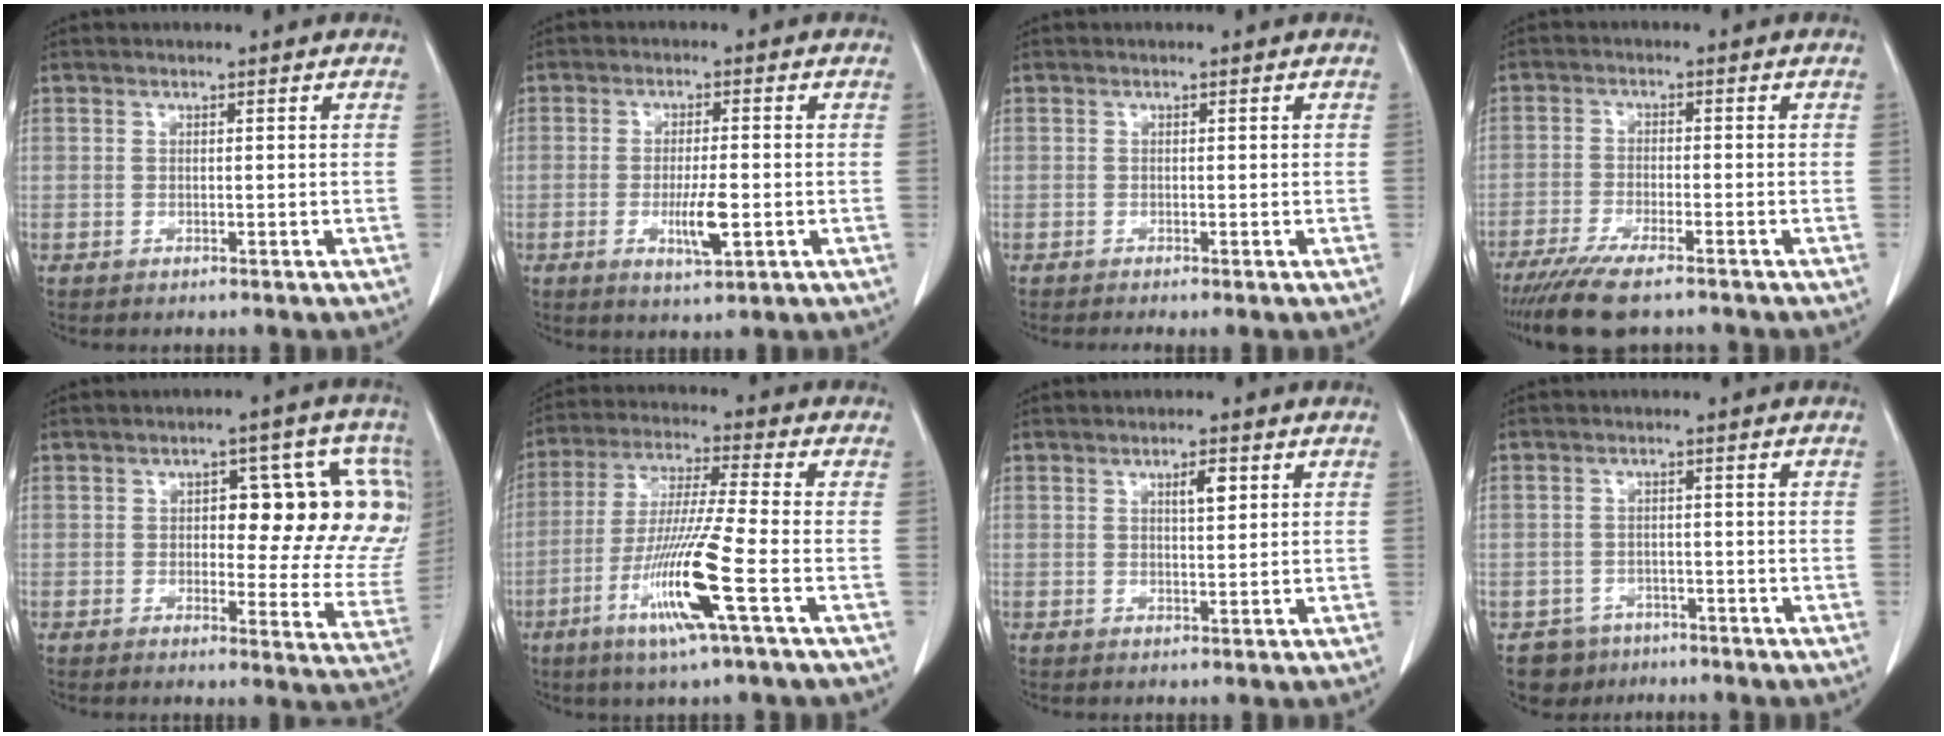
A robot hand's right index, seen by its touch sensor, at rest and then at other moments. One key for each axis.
{"total": 5.4, "fx": -1.4, "fy": 0.9, "fz": 5.1, "tx": -0.094, "ty": -0.006, "tz": -0.019}
{"total": 0.8, "fx": -0.5, "fy": 0.1, "fz": 0.7, "tx": -0.012, "ty": -0.002, "tz": -0.009}
{"total": 9.0, "fx": -7.1, "fy": 1.3, "fz": 5.3, "tx": -0.091, "ty": -0.021, "tz": -0.118}
{"total": 16.4, "fx": 3.4, "fy": 6.5, "fz": 14.7, "tx": -0.154, "ty": 0.021, "tz": 0.038}
{"total": 13.3, "fx": -5.1, "fy": -0.8, "fz": 12.3, "tx": -0.246, "ty": -0.021, "tz": -0.100}
{"total": 2.6, "fx": 1.1, "fy": 0.7, "fz": 2.3, "tx": -0.037, "ty": -0.001, "tz": 0.018}
{"total": 4.3, "fx": -3.0, "fy": 3.1, "fz": -0.3, "tx": 0.008, "ty": 0.008, "tz": -0.046}